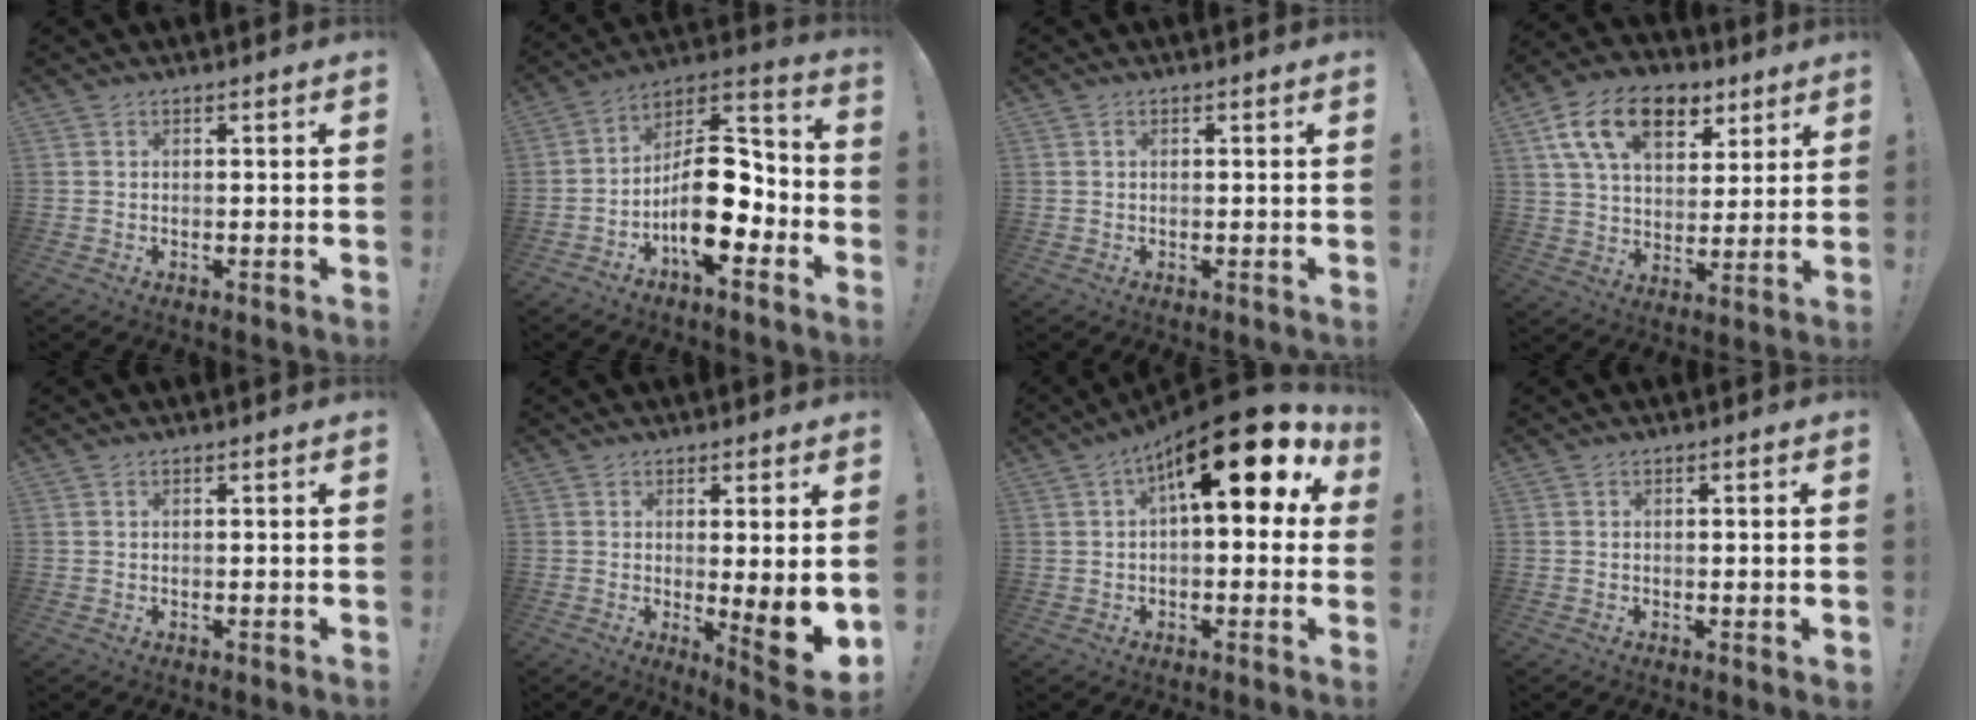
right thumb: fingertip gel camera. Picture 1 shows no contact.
{"total": 17.9, "force": [-4.9, 9.0, 14.8], "torque": [-0.241, 0.023, -0.073]}
{"total": 0.5, "force": [0.2, 0.4, 0.3], "torque": [-0.008, 0.004, 0.003]}
{"total": 17.8, "force": [8.9, 10.9, 10.8], "torque": [-0.177, -0.032, 0.164]}
{"total": 0.0}
{"total": 8.0, "force": [-0.6, 0.3, 8.0], "torque": [-0.100, -0.024, -0.011]}
{"total": 20.2, "force": [7.8, 7.2, 17.3], "torque": [-0.253, -0.048, 0.124]}
{"total": 1.2, "force": [-0.1, -0.2, 1.2], "torque": [-0.020, -0.001, -0.002]}